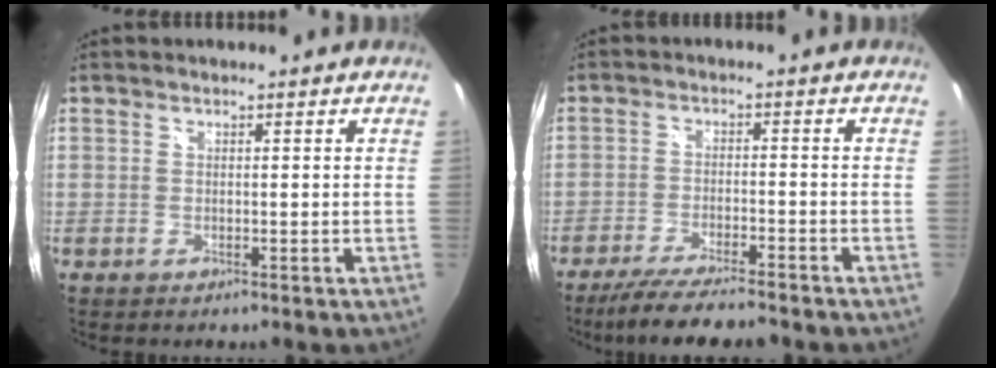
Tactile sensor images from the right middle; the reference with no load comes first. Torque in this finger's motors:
{"motor_torque": [1.40, -0.74, 0.13, 0.08]}